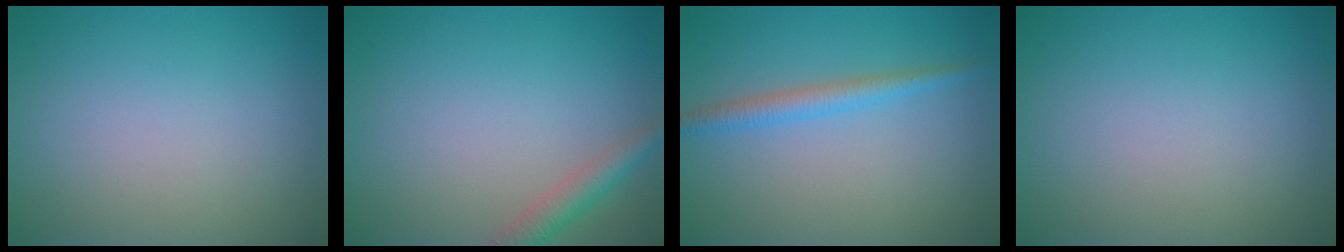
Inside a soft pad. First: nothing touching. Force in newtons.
{"total": 2.4, "press": 2.4, "slide": 0.1}
{"total": 2.1, "press": 2.1, "slide": 0.1}
{"total": 0.0}